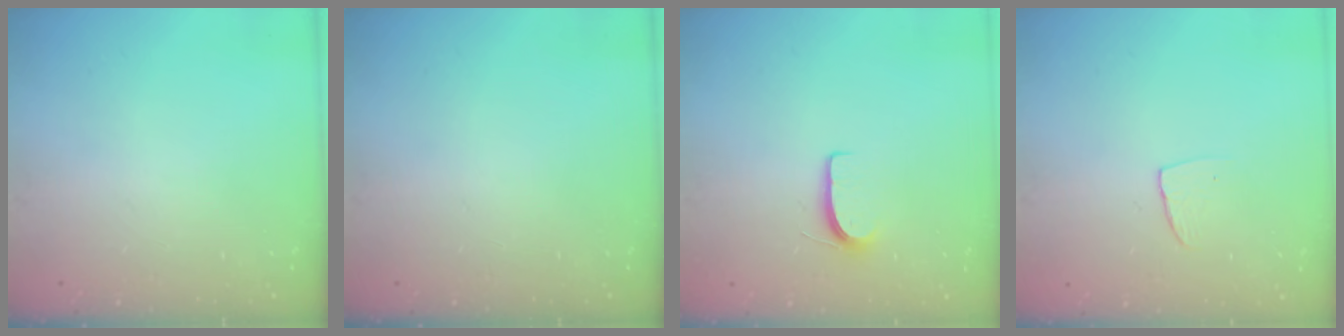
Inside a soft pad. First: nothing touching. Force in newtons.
{"total": 0.0}
{"total": 5.8, "press": 5.8, "slide": 0.6}
{"total": 4.9, "press": 4.8, "slide": 0.4}